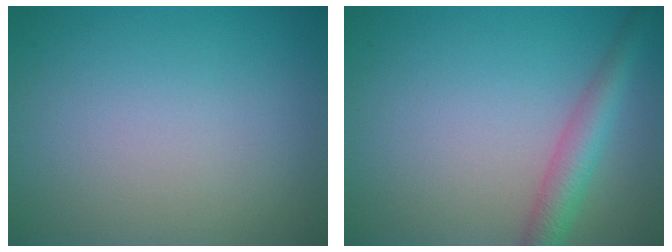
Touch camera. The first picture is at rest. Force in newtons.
{"total": 3.4, "press": 3.4, "slide": 0.2}